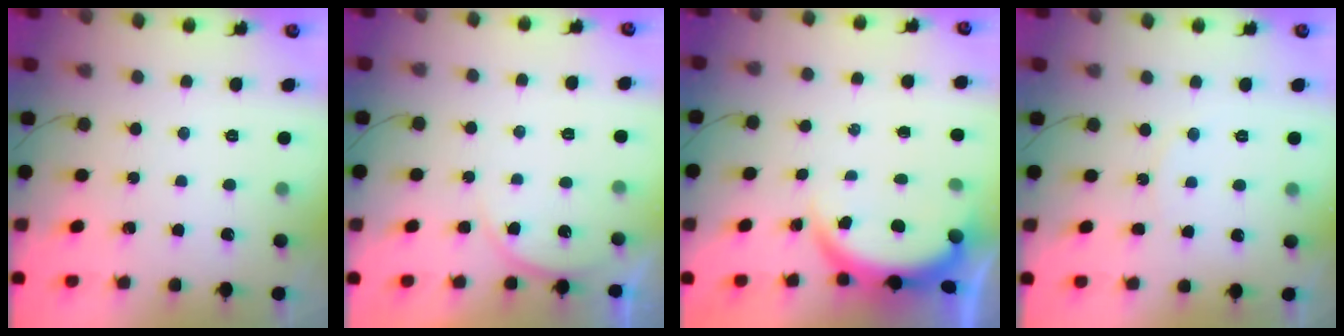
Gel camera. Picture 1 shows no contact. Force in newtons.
{"total": 5.0, "press": 5.0, "slide": 0.6}
{"total": 3.8, "press": 3.8, "slide": 0.2}
{"total": 4.5, "press": 4.5, "slide": 0.5}